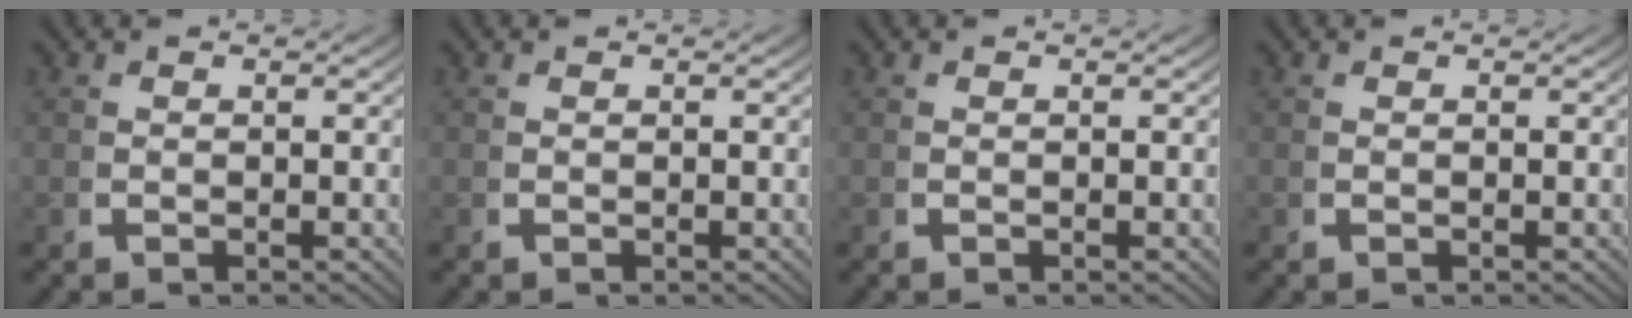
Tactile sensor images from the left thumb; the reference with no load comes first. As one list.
[{"total": 0.0}, {"total": 0.0}, {"total": 0.0}]